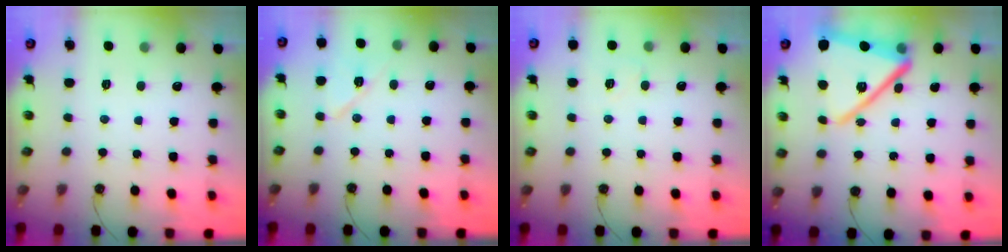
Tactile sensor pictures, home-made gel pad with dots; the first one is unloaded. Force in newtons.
{"total": 12.2, "press": 6.1, "slide": 10.6}
{"total": 5.1, "press": 4.5, "slide": 2.3}
{"total": 20.5, "press": 20.4, "slide": 1.4}